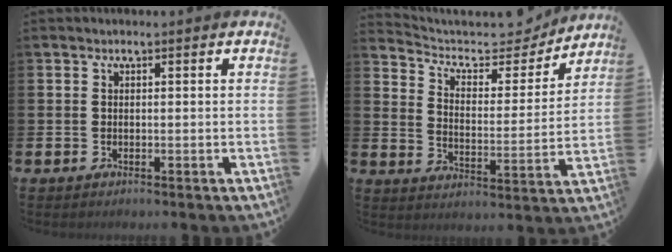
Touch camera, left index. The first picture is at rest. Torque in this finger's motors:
{"motor_torque": [0.86, -1.28, 0.12, 0.04]}